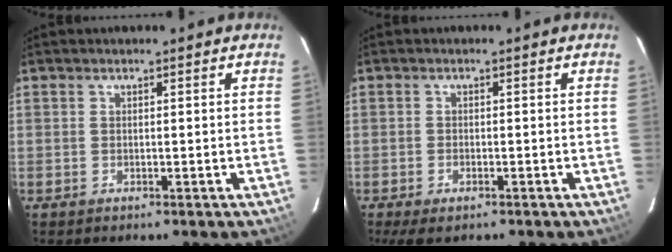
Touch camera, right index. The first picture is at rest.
{"total": 3.8, "force": [-2.5, 1.6, 2.3], "torque": [-0.054, -0.013, -0.044]}